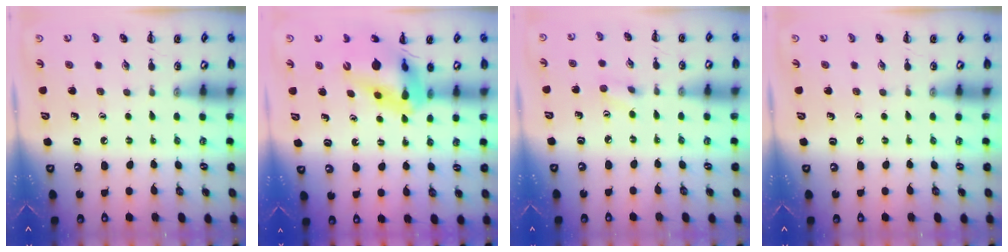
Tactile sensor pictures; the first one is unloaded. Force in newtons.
{"total": 13.4, "press": 12.8, "slide": 4.0}
{"total": 2.8, "press": 2.7, "slide": 0.9}
{"total": 0.0}